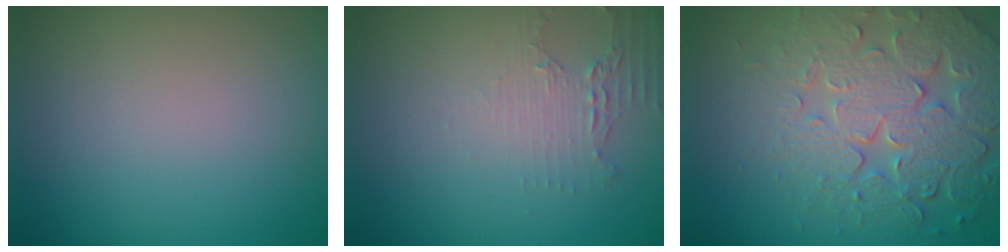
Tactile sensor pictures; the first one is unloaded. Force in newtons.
{"total": 2.0, "press": 1.5, "slide": 1.3}
{"total": 6.9, "press": 5.7, "slide": 3.9}